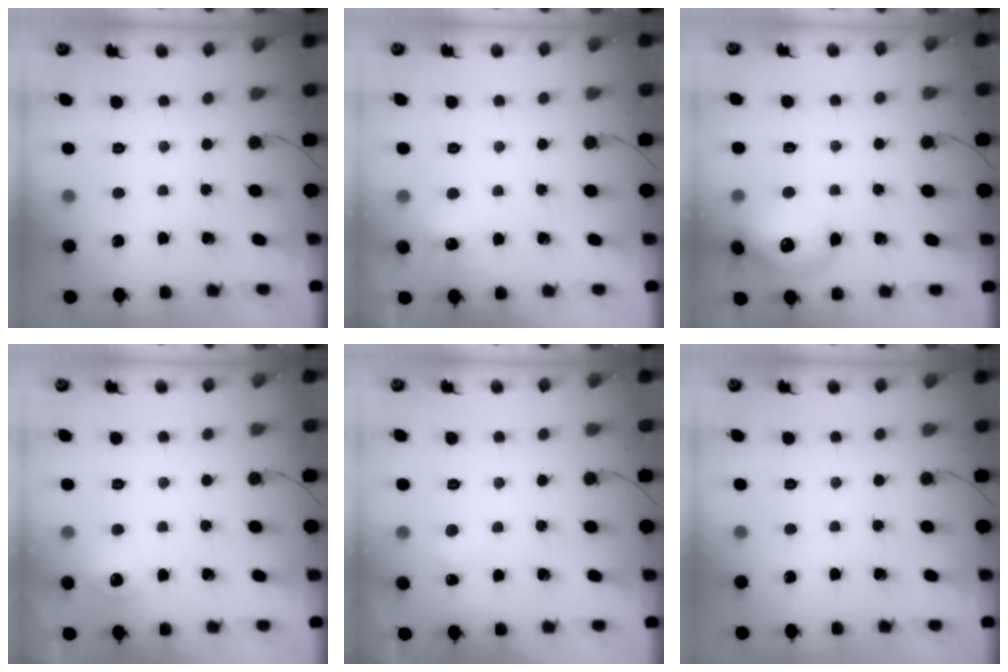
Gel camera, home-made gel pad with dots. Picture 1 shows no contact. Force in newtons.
{"total": 6.4, "press": 6.3, "slide": 1.3}
{"total": 14.6, "press": 14.5, "slide": 1.3}
{"total": 6.1, "press": 5.9, "slide": 1.6}
{"total": 4.8, "press": 4.6, "slide": 1.2}
{"total": 0.0}